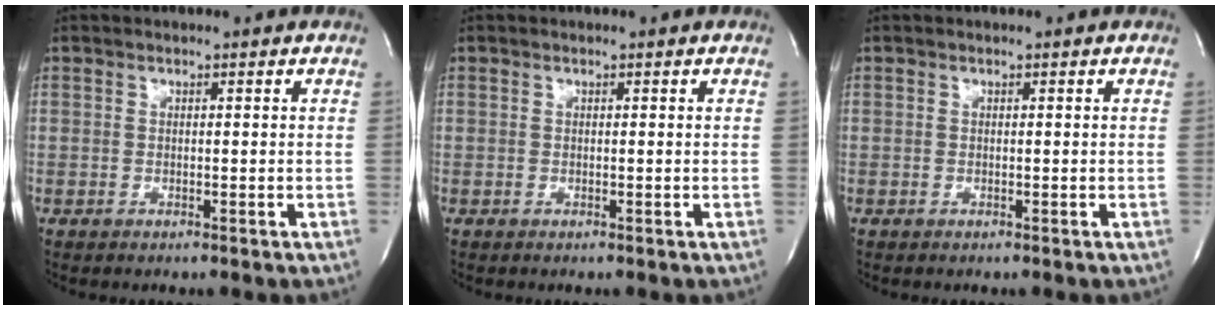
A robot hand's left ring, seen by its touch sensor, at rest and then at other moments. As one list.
[{"total": 0.0}, {"total": 0.0}]